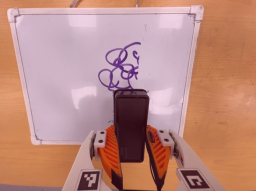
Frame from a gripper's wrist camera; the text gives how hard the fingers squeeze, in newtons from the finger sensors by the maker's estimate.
{"total": 10.1, "left": 7.6, "right": 12.5}